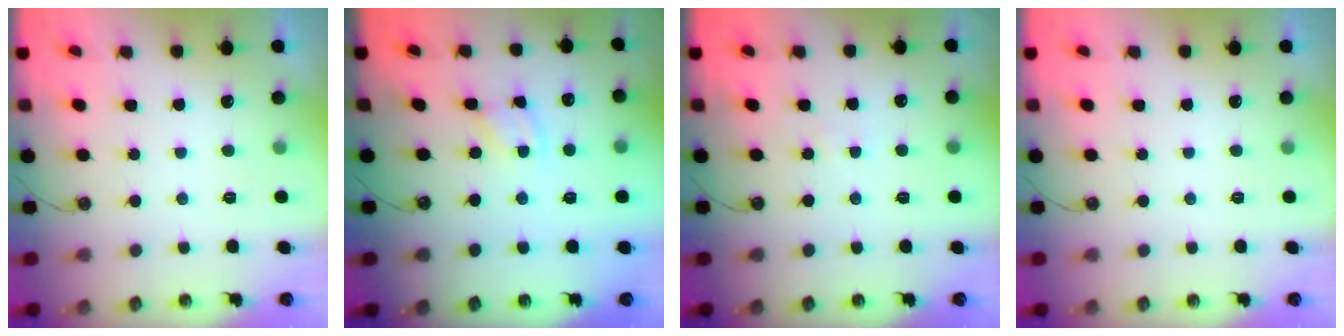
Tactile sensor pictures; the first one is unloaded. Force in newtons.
{"total": 1.9, "press": 1.8, "slide": 0.3}
{"total": 0.9, "press": 0.9, "slide": 0.1}
{"total": 0.0}